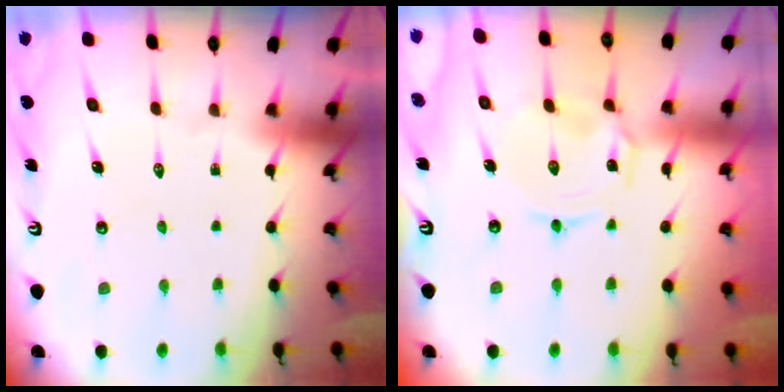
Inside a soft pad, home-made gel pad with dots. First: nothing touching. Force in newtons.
{"total": 1.7, "press": 1.7, "slide": 0.4}